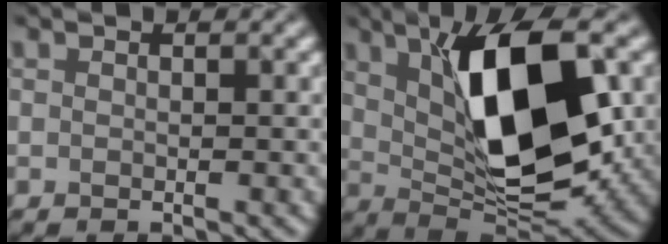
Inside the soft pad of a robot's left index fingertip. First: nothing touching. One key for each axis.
{"total": 11.3, "fx": 2.7, "fy": 4.9, "fz": 9.8, "tx": -0.167, "ty": -0.003, "tz": 0.049}